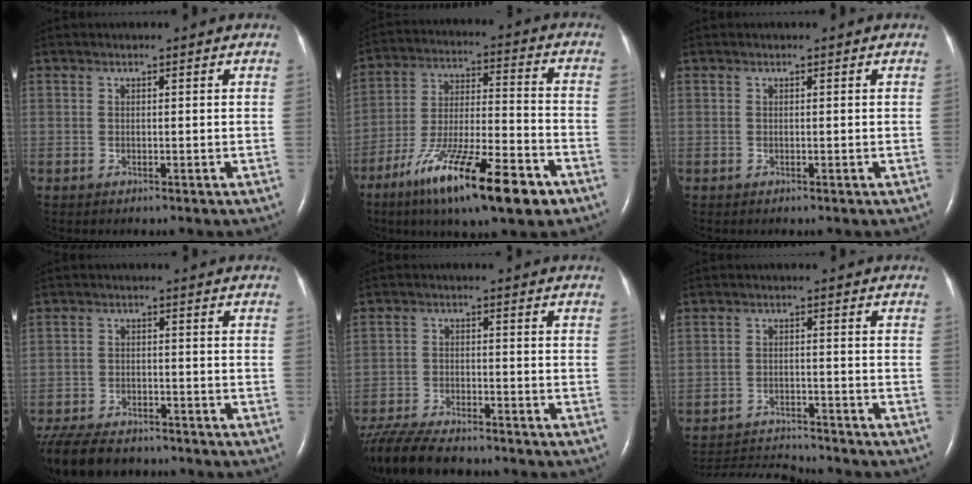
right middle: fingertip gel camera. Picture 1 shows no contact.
{"total": 19.0, "force": [-11.4, 2.9, 14.9], "torque": [-0.247, -0.031, -0.193]}
{"total": 0.0}
{"total": 13.3, "force": [-11.0, 4.9, 5.8], "torque": [-0.135, -0.020, -0.166]}
{"total": 13.3, "force": [-11.4, 2.8, 6.2], "torque": [-0.125, -0.021, -0.184]}
{"total": 9.3, "force": [-9.3, 0.1, 1.2], "torque": [-0.027, -0.005, -0.152]}